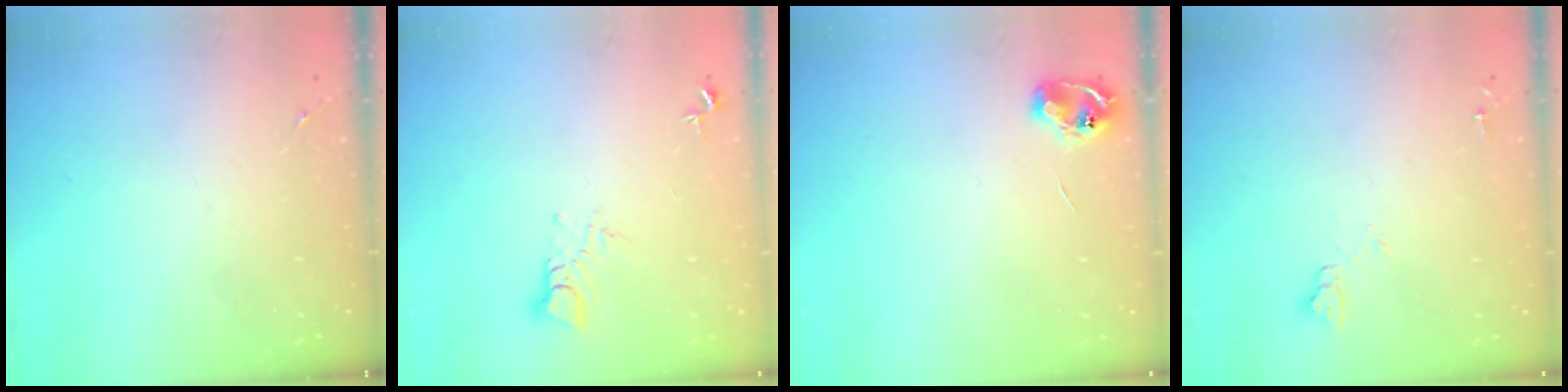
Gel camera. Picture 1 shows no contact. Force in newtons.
{"total": 3.5, "press": 3.5, "slide": 0.2}
{"total": 6.0, "press": 6.0, "slide": 0.7}
{"total": 4.8, "press": 4.8, "slide": 0.6}